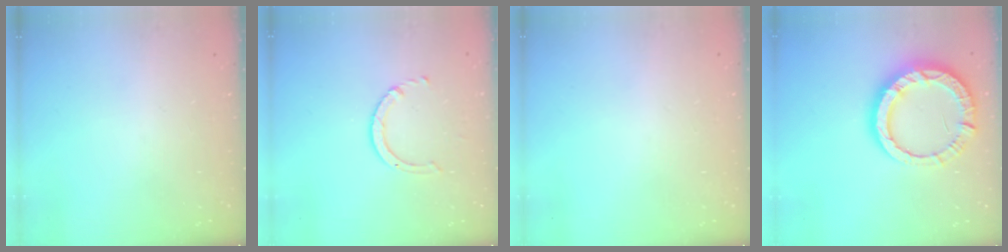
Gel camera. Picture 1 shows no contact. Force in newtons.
{"total": 3.6, "press": 3.6, "slide": 0.5}
{"total": 2.6, "press": 2.6, "slide": 0.2}
{"total": 12.5, "press": 12.4, "slide": 0.9}